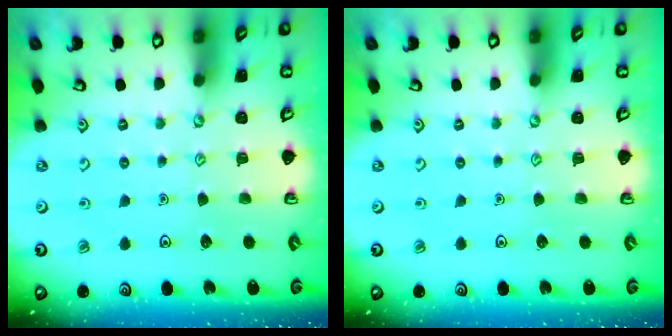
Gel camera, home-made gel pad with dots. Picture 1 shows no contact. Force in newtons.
{"total": 0.0}